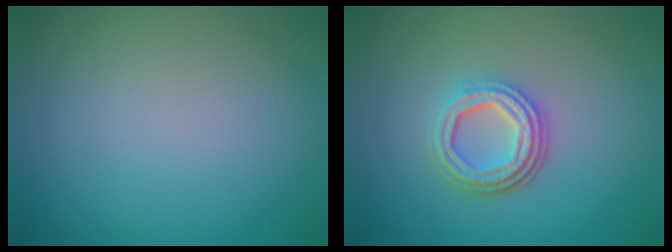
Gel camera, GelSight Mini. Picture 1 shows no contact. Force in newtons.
{"total": 4.2, "press": 3.1, "slide": 2.7}